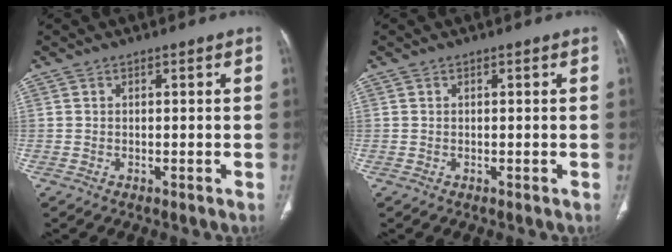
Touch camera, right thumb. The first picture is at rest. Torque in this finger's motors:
{"motor_torque": [-0.01, 0.04, -0.08, 0.00, 0.04]}